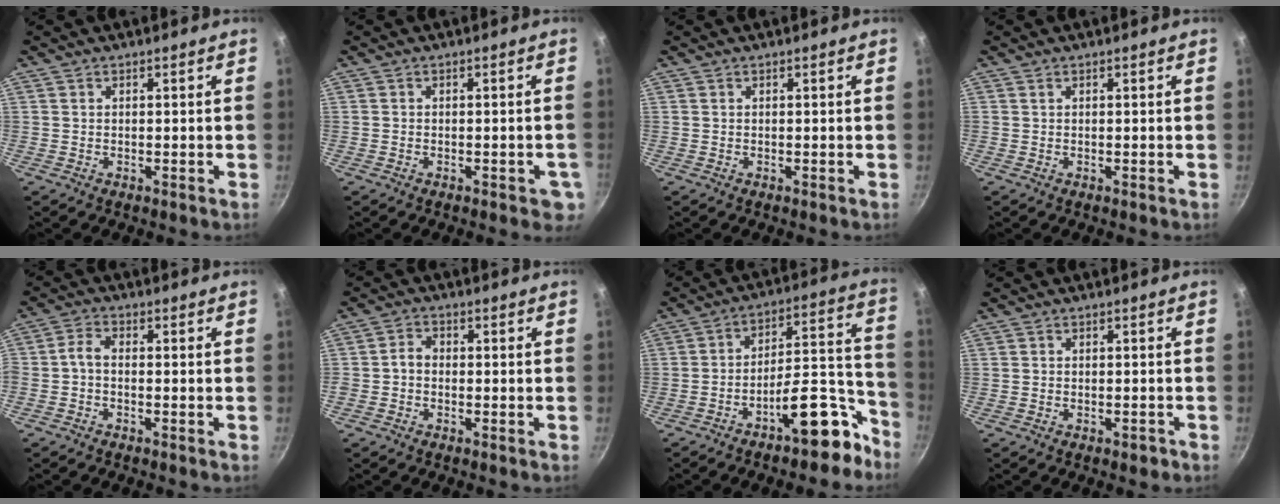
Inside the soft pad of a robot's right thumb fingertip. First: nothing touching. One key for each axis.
{"total": 4.0, "fx": -1.5, "fy": 2.0, "fz": 3.1, "tx": -0.019, "ty": 0.008, "tz": -0.016}
{"total": 0.0}
{"total": 0.0}
{"total": 3.1, "fx": -1.2, "fy": 1.3, "fz": 2.5, "tx": -0.065, "ty": 0.017, "tz": -0.033}
{"total": 2.6, "fx": -0.8, "fy": 2.1, "fz": 1.4, "tx": -0.021, "ty": 0.018, "tz": -0.023}
{"total": 15.2, "fx": -9.4, "fy": 5.8, "fz": 10.4, "tx": -0.097, "ty": 0.105, "tz": -0.141}
{"total": 1.8, "fx": -1.1, "fy": 1.0, "fz": 1.0, "tx": -0.012, "ty": 0.012, "tz": -0.009}